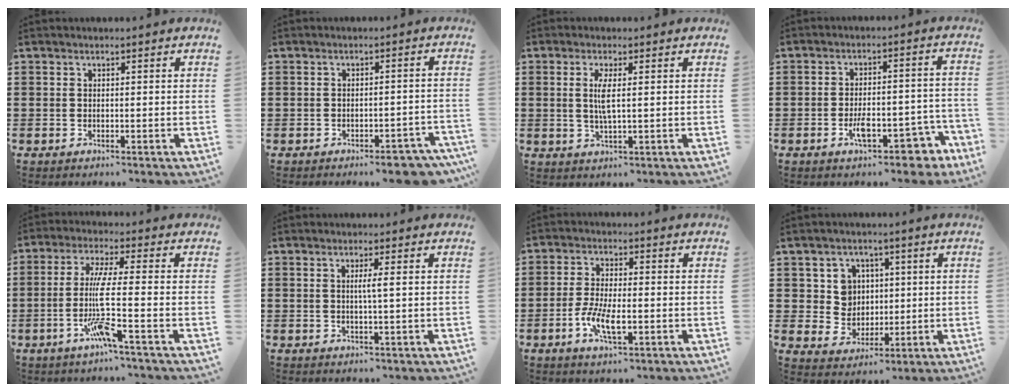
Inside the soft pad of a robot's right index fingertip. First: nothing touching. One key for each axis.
{"total": 3.9, "fx": -3.5, "fy": 0.7, "fz": 1.5, "tx": -0.024, "ty": 0.002, "tz": -0.067}
{"total": 3.6, "fx": 0.5, "fy": 0.4, "fz": 3.5, "tx": -0.069, "ty": -0.003, "tz": 0.007}
{"total": 7.0, "fx": -3.5, "fy": 2.3, "fz": 5.7, "tx": -0.090, "ty": 0.001, "tz": -0.061}
{"total": 8.1, "fx": -2.4, "fy": 0.0, "fz": 7.7, "tx": -0.168, "ty": -0.016, "tz": -0.054}
{"total": 2.0, "fx": 0.3, "fy": -0.3, "fz": 1.9, "tx": -0.038, "ty": -0.004, "tz": 0.001}
{"total": 6.1, "fx": -2.1, "fy": 2.0, "fz": 5.4, "tx": -0.117, "ty": -0.008, "tz": -0.042}
{"total": 6.3, "fx": 1.6, "fy": 5.9, "fz": 1.7, "tx": -0.057, "ty": 0.014, "tz": 0.029}